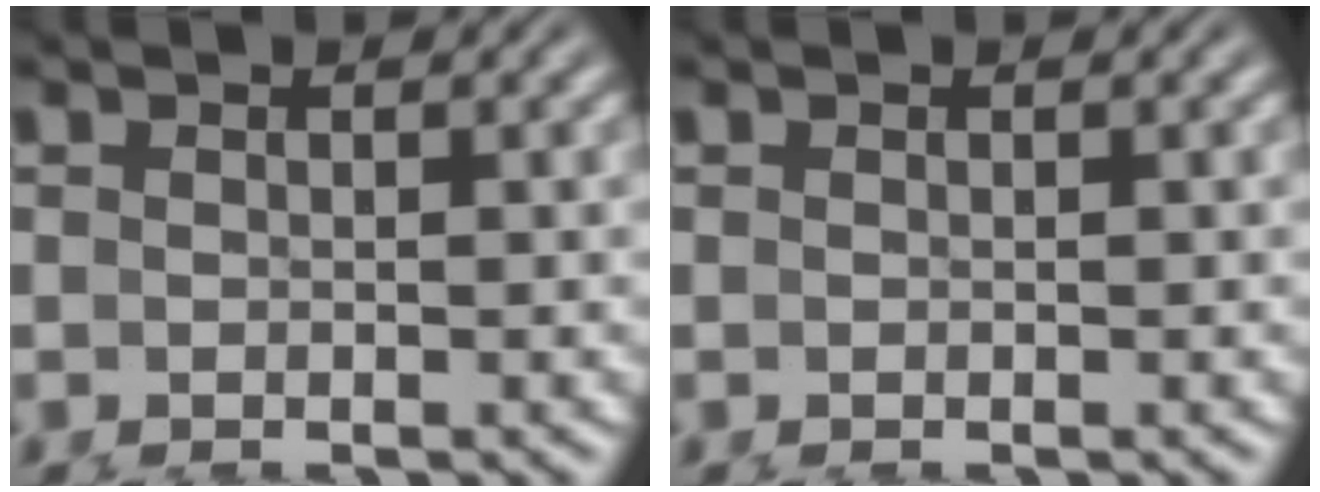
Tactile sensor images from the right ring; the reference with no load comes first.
{"total": 0.0}